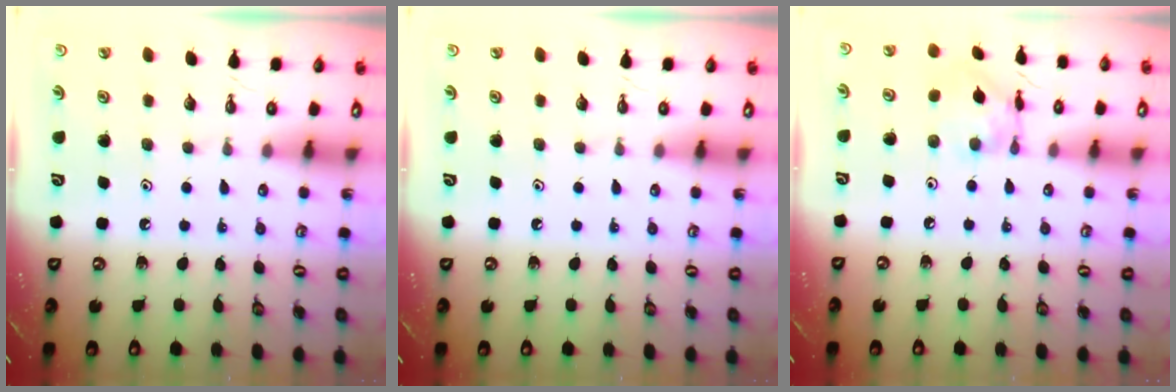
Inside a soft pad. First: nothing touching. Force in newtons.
{"total": 0.0}
{"total": 8.7, "press": 8.7, "slide": 0.7}